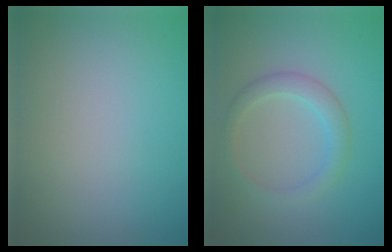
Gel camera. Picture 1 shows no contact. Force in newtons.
{"total": 2.4, "press": 2.4, "slide": 0.1}